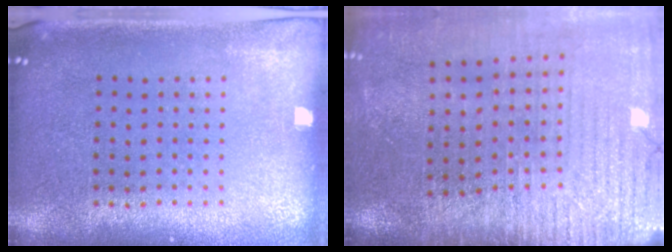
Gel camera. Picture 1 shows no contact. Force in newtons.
{"total": 3.9, "press": 3.4, "slide": 2.0}